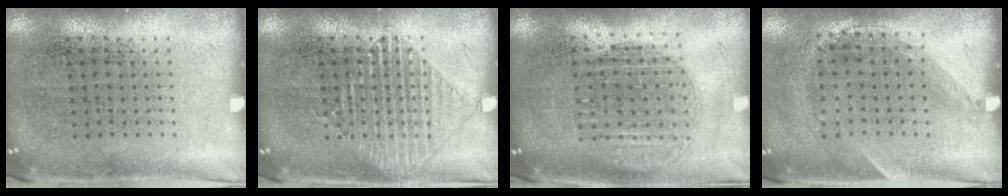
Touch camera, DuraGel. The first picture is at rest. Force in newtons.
{"total": 1.9, "press": 1.8, "slide": 0.4}
{"total": 1.7, "press": 1.5, "slide": 0.9}
{"total": 1.4, "press": 1.0, "slide": 1.0}